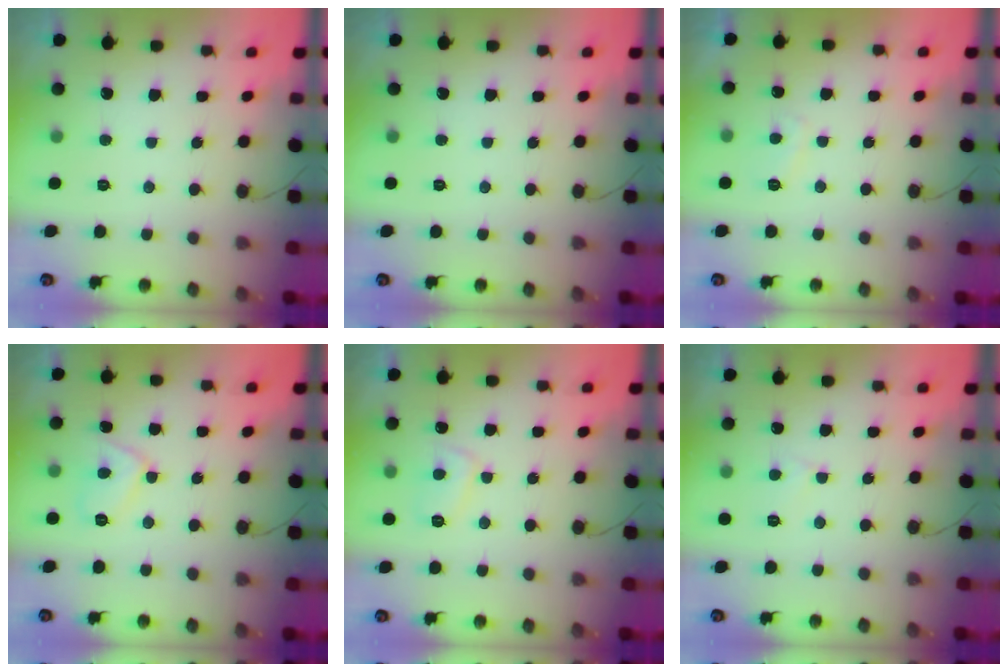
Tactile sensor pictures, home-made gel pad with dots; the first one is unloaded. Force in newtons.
{"total": 0.0}
{"total": 3.0, "press": 2.9, "slide": 0.9}
{"total": 7.0, "press": 7.0, "slide": 0.6}
{"total": 6.4, "press": 6.3, "slide": 0.5}
{"total": 2.6, "press": 2.6, "slide": 0.2}